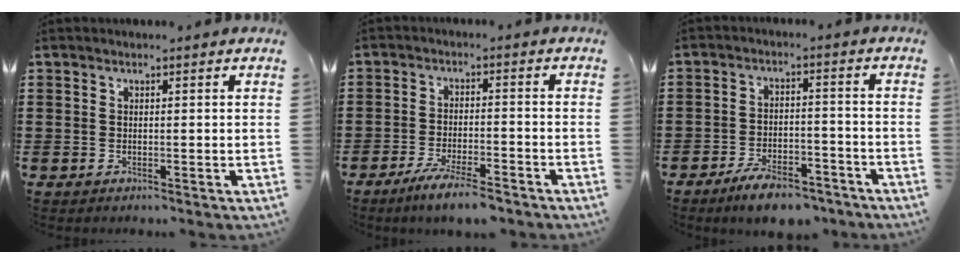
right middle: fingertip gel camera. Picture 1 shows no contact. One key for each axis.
{"total": 5.6, "fx": -4.8, "fy": 0.4, "fz": 2.8, "tx": -0.066, "ty": -0.011, "tz": -0.093}
{"total": 6.4, "fx": -5.7, "fy": 1.3, "fz": 2.7, "tx": -0.053, "ty": 0.002, "tz": -0.107}